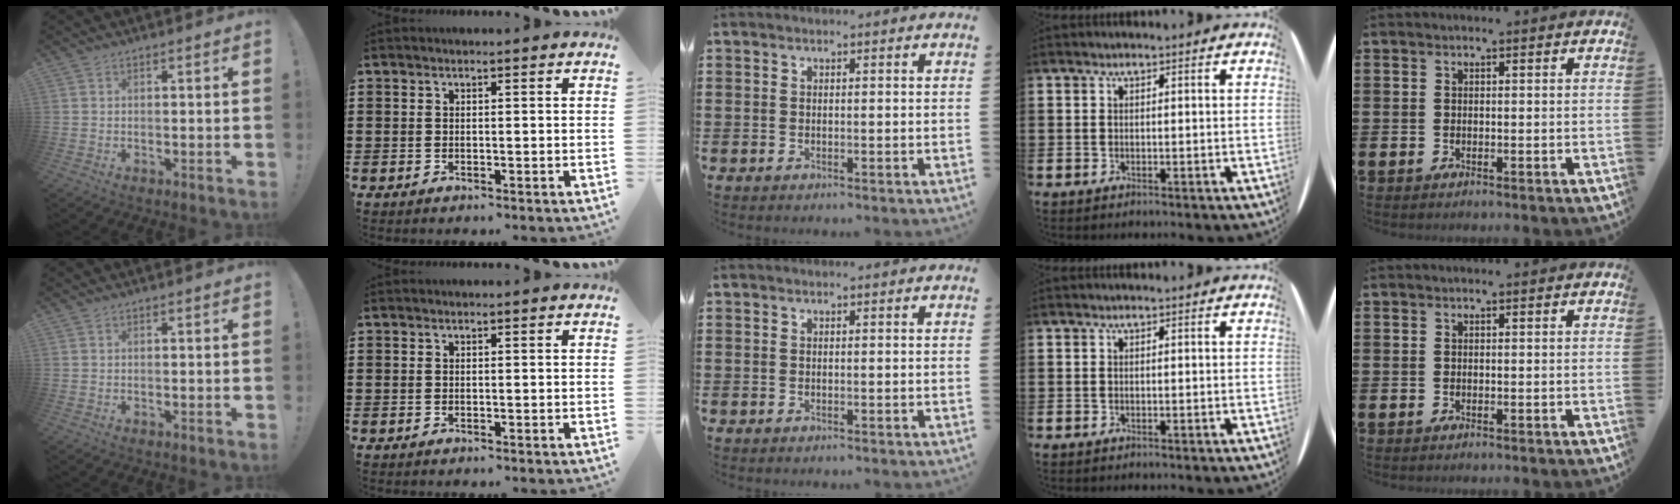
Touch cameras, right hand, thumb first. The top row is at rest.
{}